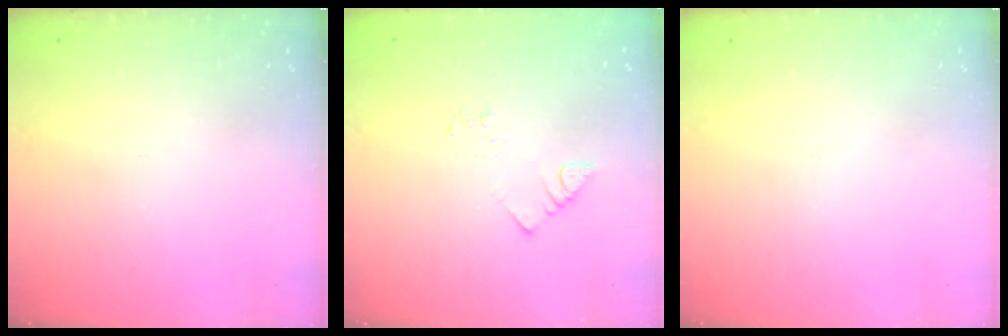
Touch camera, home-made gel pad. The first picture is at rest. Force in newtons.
{"total": 4.2, "press": 4.1, "slide": 0.6}
{"total": 0.0}